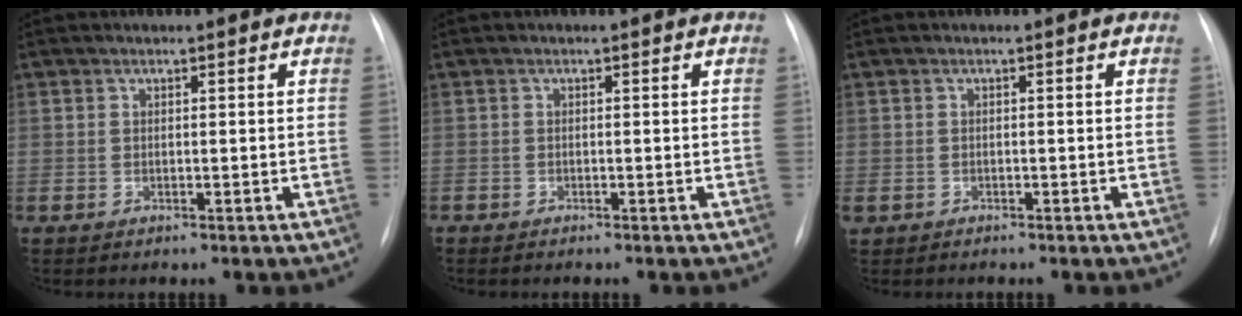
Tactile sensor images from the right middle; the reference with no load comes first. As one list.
[{"total": 0.5, "force": [-0.5, 0.1, 0.1], "torque": [-0.006, -0.001, -0.011]}, {"total": 2.2, "force": [-1.5, 1.4, 0.8], "torque": [-0.020, -0.003, -0.021]}]